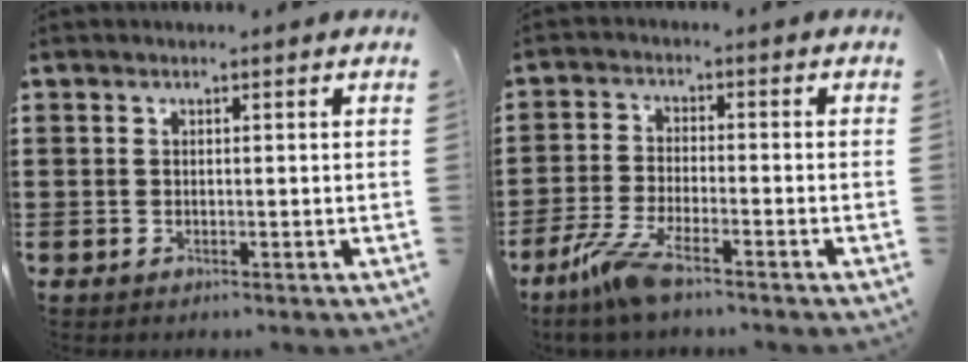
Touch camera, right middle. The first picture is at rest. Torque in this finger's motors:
{"motor_torque": [1.27, -0.86, 0.17, 0.08]}